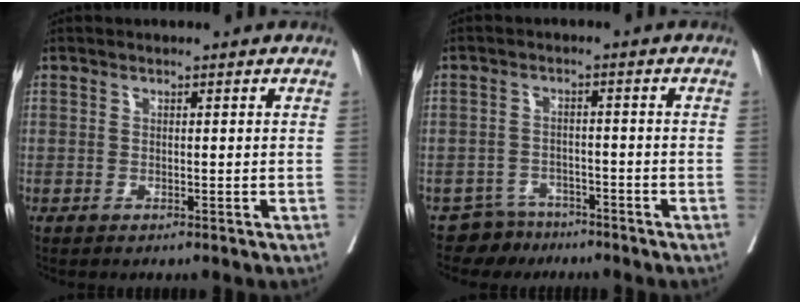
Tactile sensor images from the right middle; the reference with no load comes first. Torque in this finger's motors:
{"motor_torque": [-0.30, -0.18, -0.10, -0.03]}